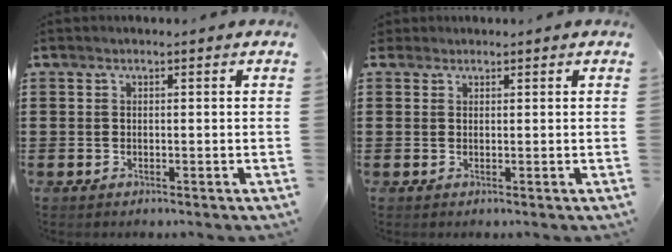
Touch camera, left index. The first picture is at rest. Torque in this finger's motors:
{"motor_torque": [-0.13, -0.04, 0.00, -0.03]}